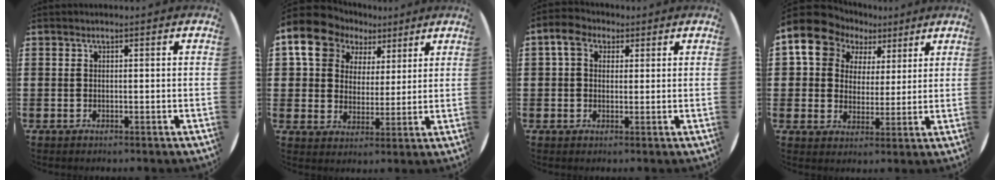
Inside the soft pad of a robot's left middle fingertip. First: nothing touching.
{"total": 10.2, "force": [6.3, 7.4, 3.2], "torque": [-0.091, -0.011, 0.116]}
{"total": 3.6, "force": [2.0, 2.6, 1.6], "torque": [-0.032, 0.011, 0.033]}
{"total": 10.2, "force": [6.4, 7.4, 2.7], "torque": [-0.086, -0.020, 0.116]}